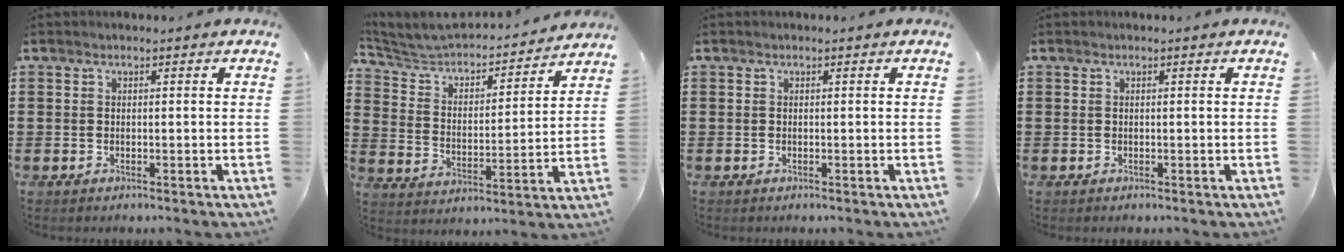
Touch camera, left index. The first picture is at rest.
{"total": 4.2, "force": [3.8, 1.5, 0.7], "torque": [-0.039, -0.033, 0.057]}
{"total": 0.0}
{"total": 0.0}